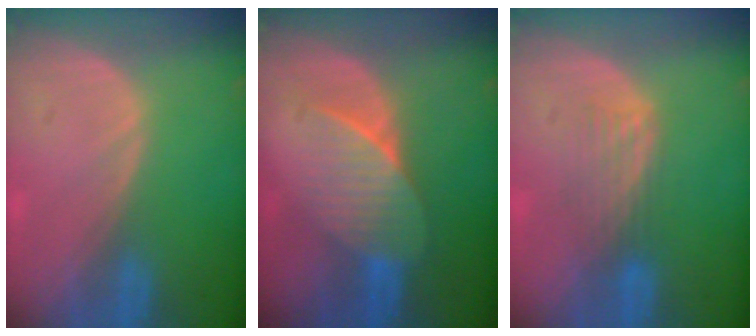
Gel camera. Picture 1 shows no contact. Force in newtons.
{"total": 7.3, "press": 6.8, "slide": 2.7}
{"total": 4.2, "press": 3.4, "slide": 2.5}